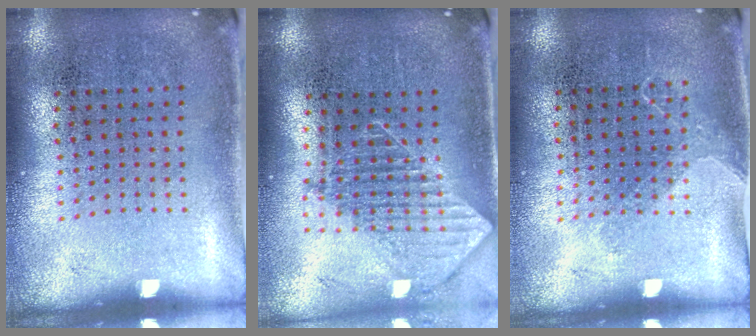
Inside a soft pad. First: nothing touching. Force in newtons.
{"total": 1.9, "press": 1.5, "slide": 1.2}
{"total": 1.1, "press": 0.8, "slide": 0.7}